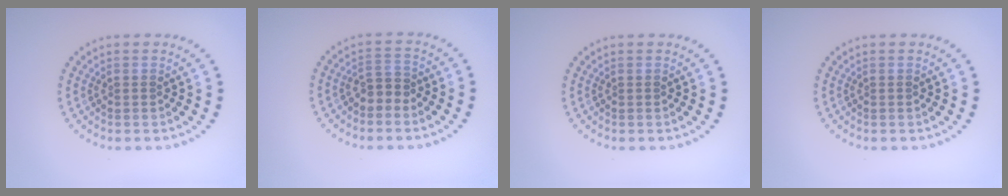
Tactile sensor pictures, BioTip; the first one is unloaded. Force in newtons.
{"total": 1.8, "press": 1.6, "slide": 0.9}
{"total": 0.0}
{"total": 0.0}